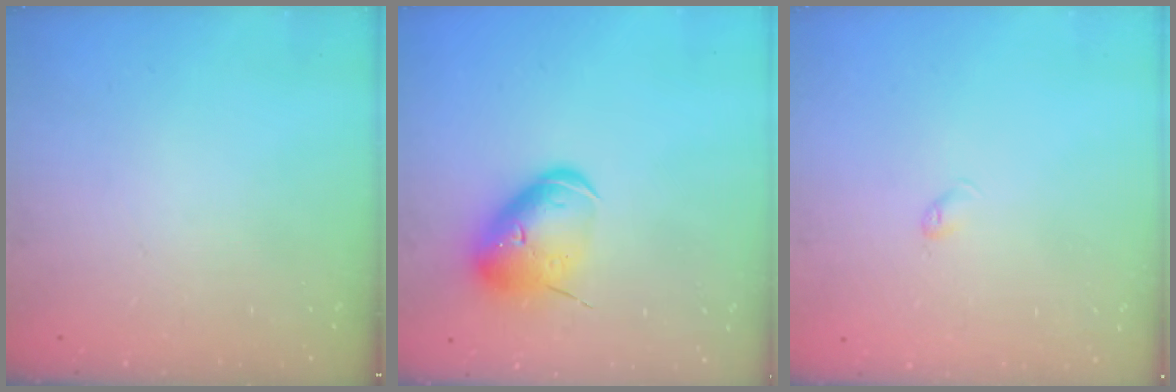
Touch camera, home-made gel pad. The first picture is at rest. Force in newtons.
{"total": 10.0, "press": 9.8, "slide": 1.9}
{"total": 2.7, "press": 2.6, "slide": 0.4}